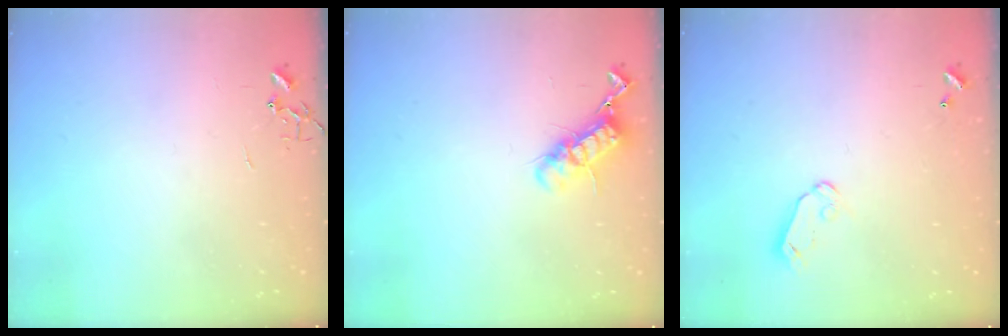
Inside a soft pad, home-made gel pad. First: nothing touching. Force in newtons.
{"total": 11.9, "press": 11.9, "slide": 0.8}
{"total": 5.4, "press": 5.4, "slide": 0.5}